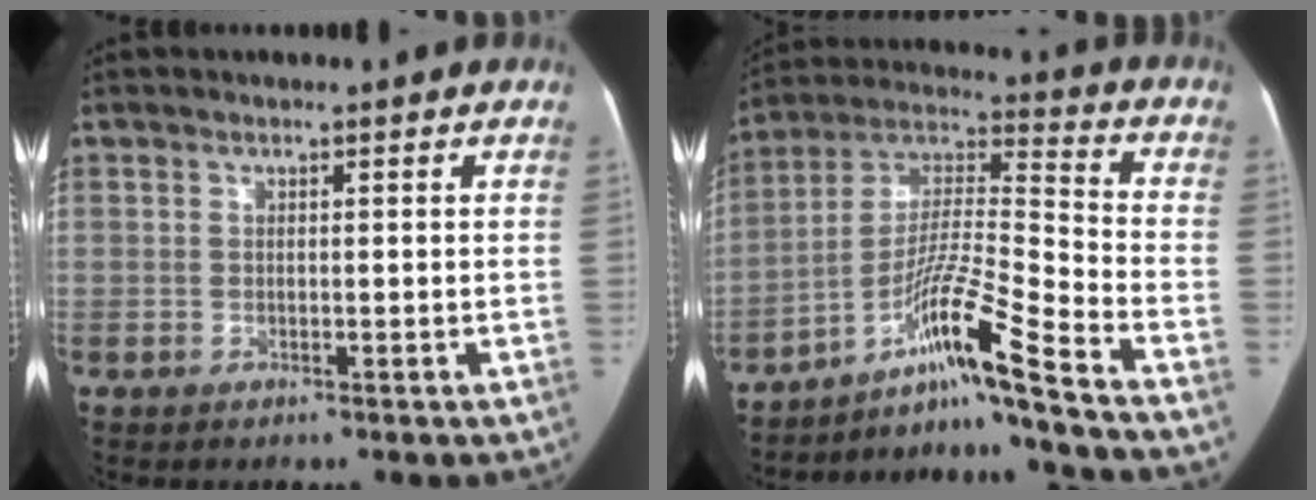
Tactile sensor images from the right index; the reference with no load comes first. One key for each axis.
{"total": 15.0, "fx": -10.8, "fy": -2.6, "fz": 10.1, "tx": -0.196, "ty": 0.009, "tz": -0.187}